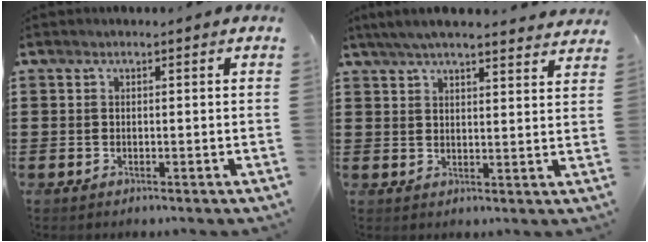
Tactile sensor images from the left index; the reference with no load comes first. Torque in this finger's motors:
{"motor_torque": [2.14, 0.00, 0.54, 0.10]}